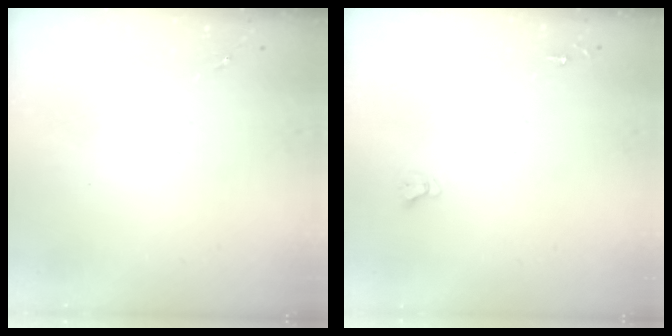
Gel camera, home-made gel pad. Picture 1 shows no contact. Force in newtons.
{"total": 2.7, "press": 2.7, "slide": 0.2}